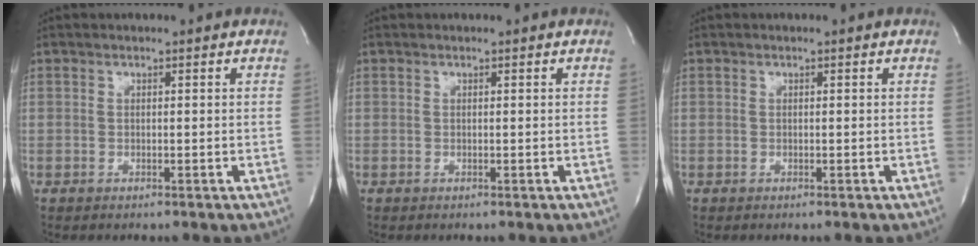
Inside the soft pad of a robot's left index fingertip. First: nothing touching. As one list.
[{"total": 0.7, "force": [-0.6, 0.0, -0.2], "torque": [0.003, -0.005, -0.011]}, {"total": 0.0}]